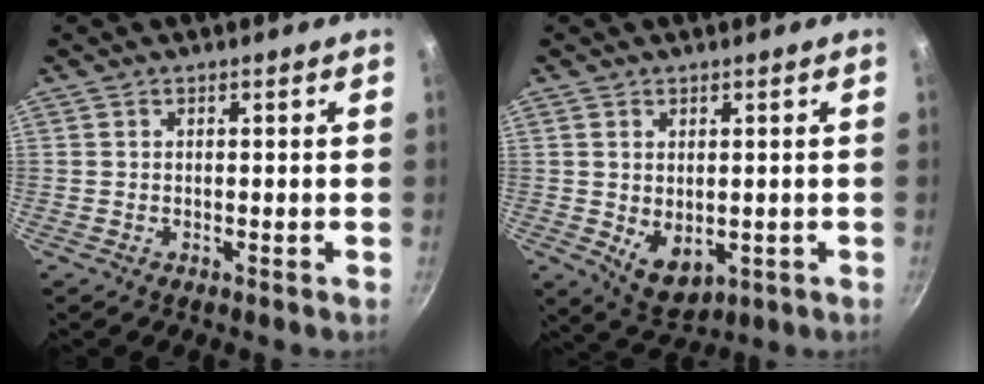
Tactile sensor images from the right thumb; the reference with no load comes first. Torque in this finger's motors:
{"motor_torque": [-0.76, 0.19, 0.38, 0.50, 0.03]}